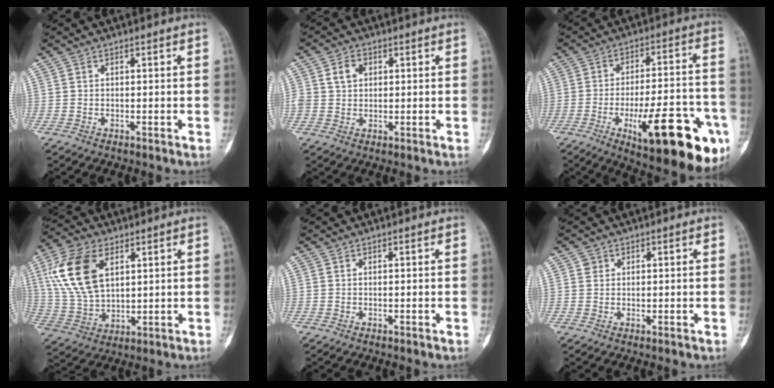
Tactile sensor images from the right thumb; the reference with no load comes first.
{"total": 3.8, "force": [1.2, 3.0, 2.1], "torque": [-0.027, 0.001, 0.023]}
{"total": 24.8, "force": [-10.0, 7.8, 21.4], "torque": [-0.249, 0.033, -0.129]}
{"total": 14.9, "force": [5.2, 8.9, 10.8], "torque": [-0.209, -0.008, 0.107]}
{"total": 0.0}
{"total": 1.2, "force": [0.4, 1.1, 0.1], "torque": [0.013, 0.000, 0.003]}